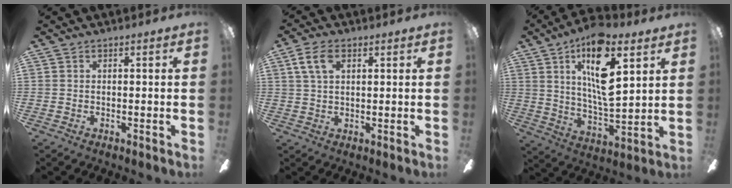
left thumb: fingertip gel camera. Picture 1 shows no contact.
{"total": 6.2, "force": [2.8, 3.6, 4.2], "torque": [-0.080, 0.005, 0.051]}
{"total": 17.8, "force": [8.8, 6.2, 14.2], "torque": [-0.247, -0.031, 0.142]}